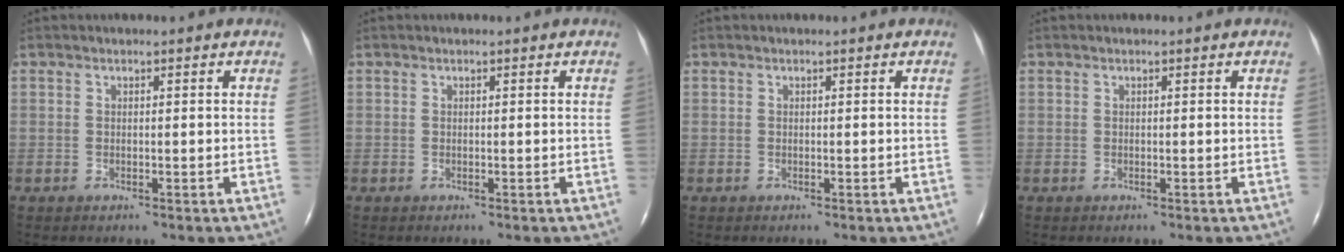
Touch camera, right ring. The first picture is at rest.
{"total": 0.0}
{"total": 0.0}
{"total": 0.0}